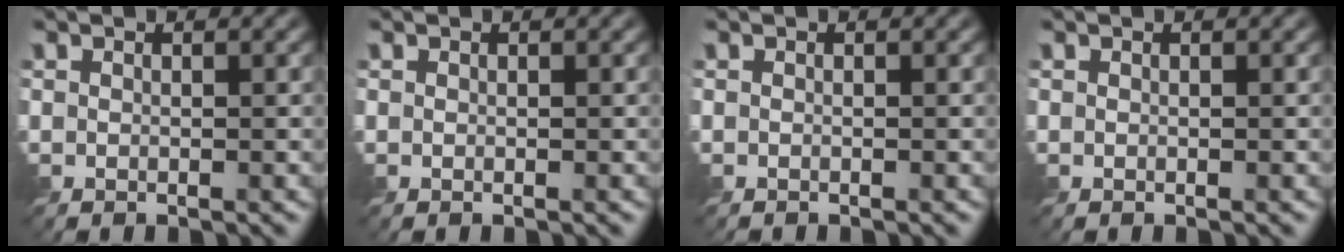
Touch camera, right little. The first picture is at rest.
{"total": 0.0}
{"total": 0.0}
{"total": 0.0}